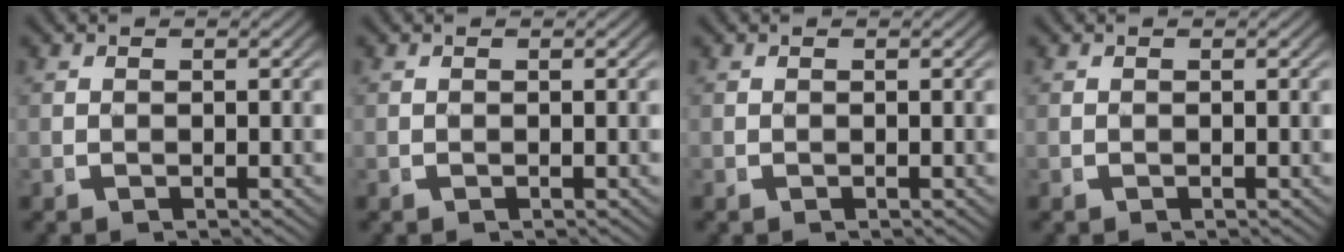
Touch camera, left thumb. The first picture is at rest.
{"total": 0.0}
{"total": 0.0}
{"total": 0.0}